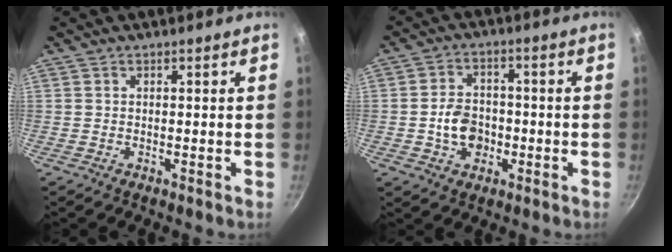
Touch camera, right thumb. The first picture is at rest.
{"total": 7.5, "force": [-1.8, 5.7, 4.6], "torque": [-0.058, 0.019, -0.033]}